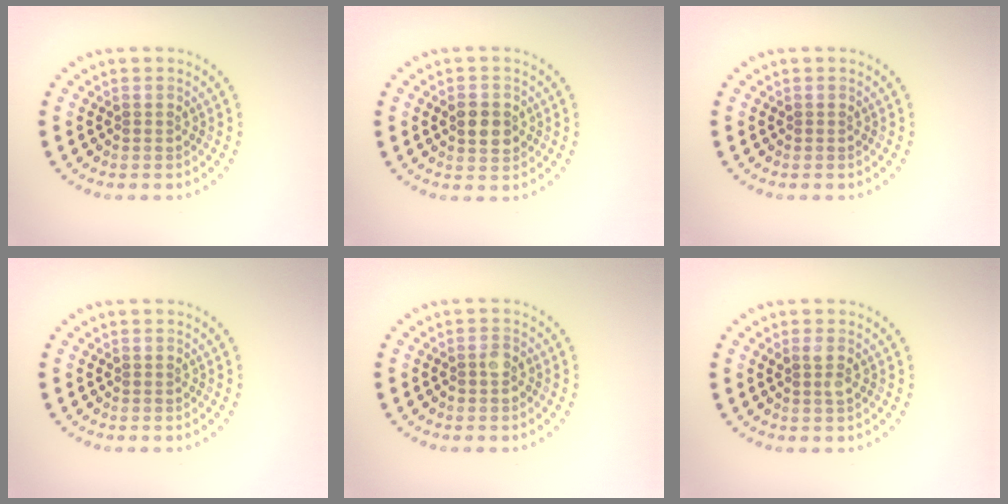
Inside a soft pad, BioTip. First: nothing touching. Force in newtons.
{"total": 2.8, "press": 2.8, "slide": 0.2}
{"total": 0.0}
{"total": 0.0}
{"total": 1.3, "press": 1.2, "slide": 0.5}
{"total": 1.1, "press": 1.1, "slide": 0.4}